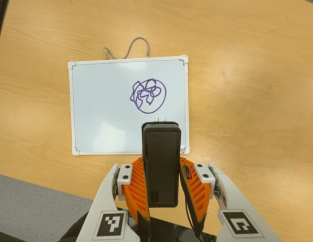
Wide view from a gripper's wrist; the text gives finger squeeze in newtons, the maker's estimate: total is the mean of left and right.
{"total": 4.4, "left": 3.0, "right": 5.7}